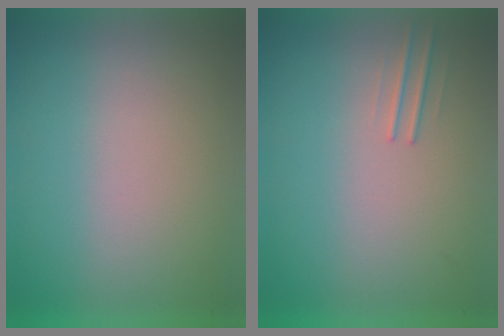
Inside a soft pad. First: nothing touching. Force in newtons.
{"total": 1.1}